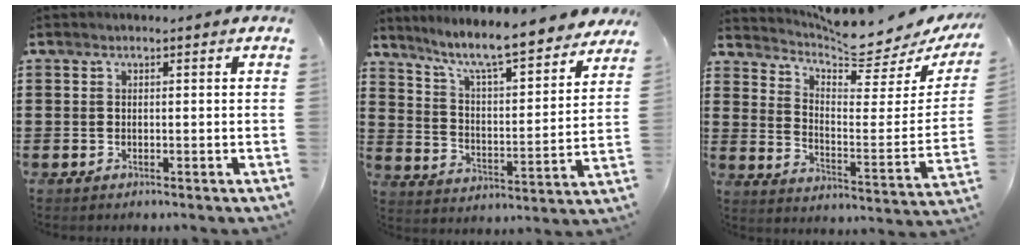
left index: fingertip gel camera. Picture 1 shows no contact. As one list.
[{"total": 8.3, "force": [7.3, 0.0, 4.0], "torque": [-0.107, -0.052, 0.117]}, {"total": 8.0, "force": [7.6, 0.2, 2.5], "torque": [-0.063, -0.078, 0.123]}]